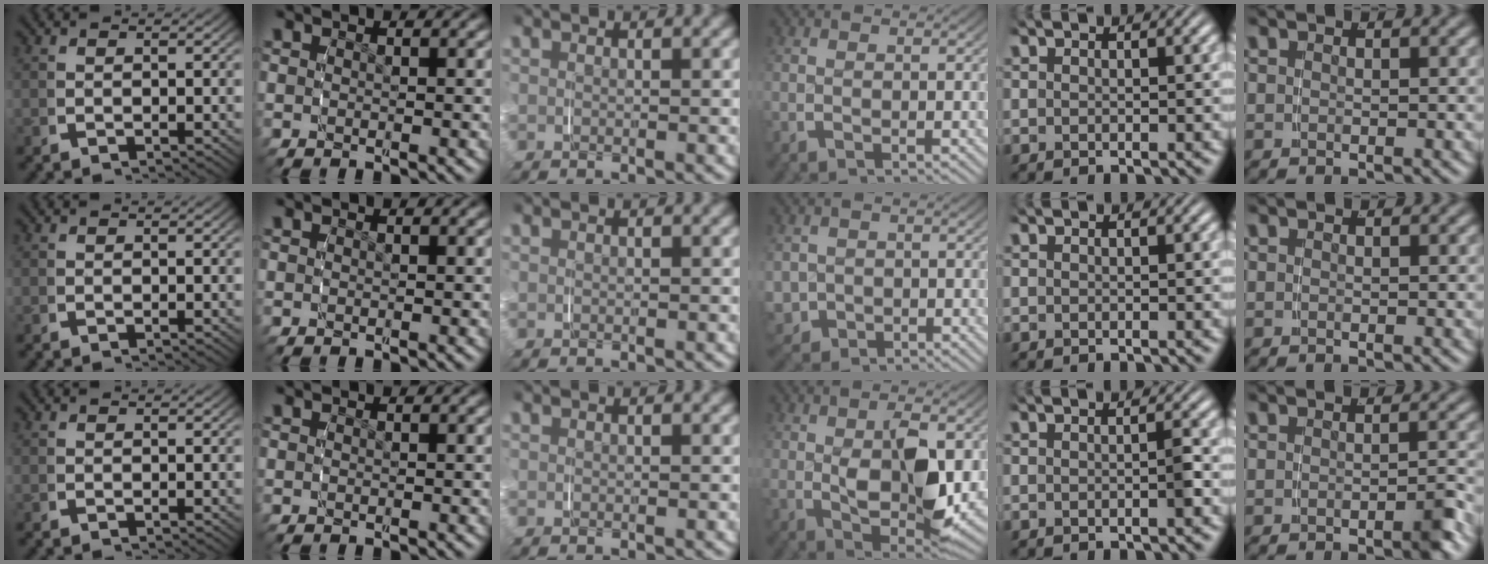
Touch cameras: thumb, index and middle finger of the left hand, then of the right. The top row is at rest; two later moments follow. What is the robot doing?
{"motion": "grasp_and_lifting", "object": "jar lid"}